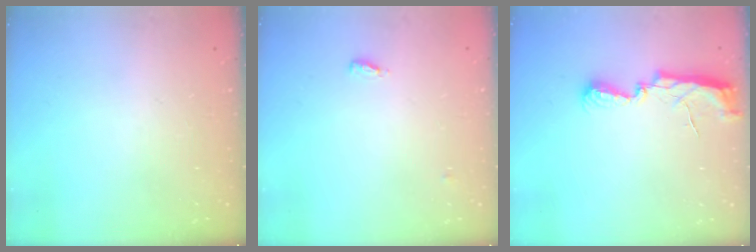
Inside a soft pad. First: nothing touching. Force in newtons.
{"total": 3.4, "press": 3.2, "slide": 1.2}
{"total": 7.3, "press": 7.3, "slide": 0.5}